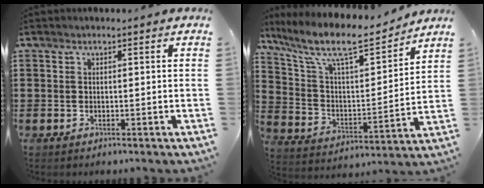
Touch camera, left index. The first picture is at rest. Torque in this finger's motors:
{"motor_torque": [1.17, -0.97, 0.71, 0.21]}